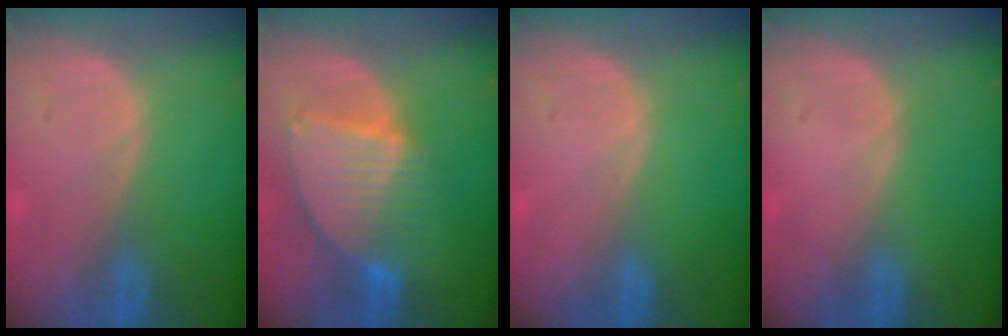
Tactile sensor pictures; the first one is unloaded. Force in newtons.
{"total": 8.5, "press": 7.5, "slide": 4.1}
{"total": 0.0}
{"total": 0.0}